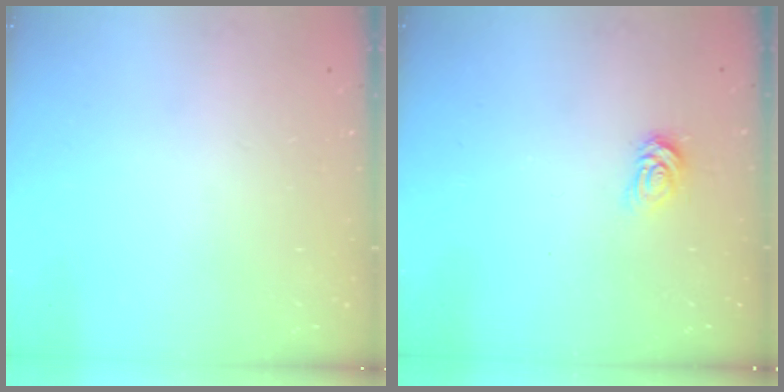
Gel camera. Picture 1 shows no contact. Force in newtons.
{"total": 5.1, "press": 5.1, "slide": 0.7}